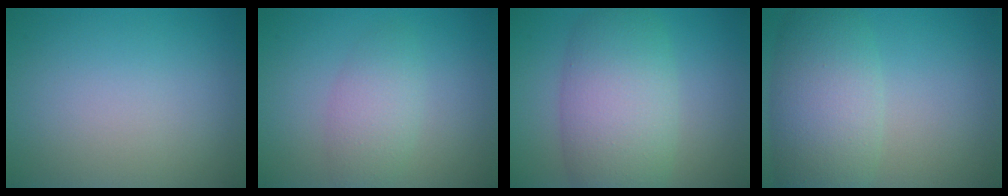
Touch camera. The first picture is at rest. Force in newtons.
{"total": 2.8, "press": 2.8, "slide": 0.2}
{"total": 7.4, "press": 7.4, "slide": 0.5}
{"total": 5.6, "press": 5.6, "slide": 0.4}